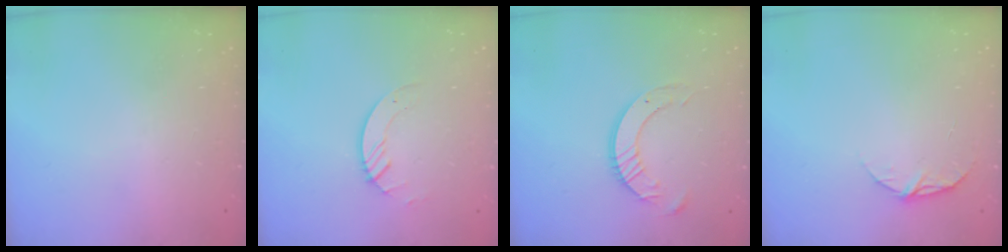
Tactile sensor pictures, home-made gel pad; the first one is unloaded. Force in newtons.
{"total": 2.8, "press": 2.8, "slide": 0.3}
{"total": 10.1, "press": 10.0, "slide": 1.0}
{"total": 6.6, "press": 6.5, "slide": 0.6}